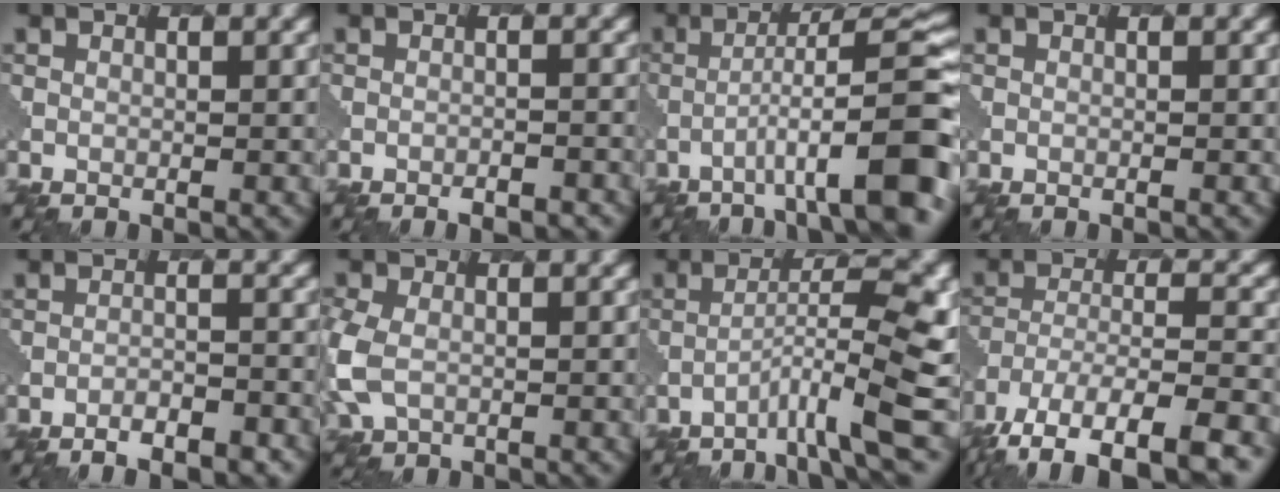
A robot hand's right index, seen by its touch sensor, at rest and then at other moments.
{"total": 2.4, "force": [-2.1, 0.6, 1.0], "torque": [-0.010, 0.011, -0.029]}
{"total": 10.0, "force": [-3.9, 1.5, 9.1], "torque": [-0.126, 0.022, -0.061]}
{"total": 0.0}
{"total": 4.0, "force": [-3.3, 1.0, 2.0], "torque": [-0.038, 0.000, -0.050]}
{"total": 4.1, "force": [-0.3, 3.2, 2.6], "torque": [-0.078, -0.008, -0.012]}
{"total": 5.6, "force": [-2.6, 0.2, 5.0], "torque": [-0.080, 0.013, -0.058]}
{"total": 12.2, "force": [-8.9, 4.1, 7.4], "torque": [-0.148, -0.025, -0.138]}